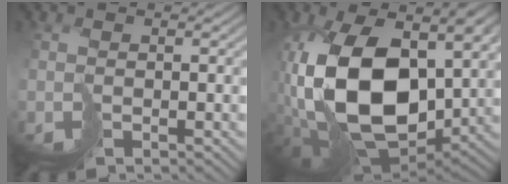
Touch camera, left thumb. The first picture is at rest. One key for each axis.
{"total": 19.0, "fx": 3.1, "fy": 11.6, "fz": 14.7, "tx": -0.322, "ty": -0.038, "tz": 0.077}